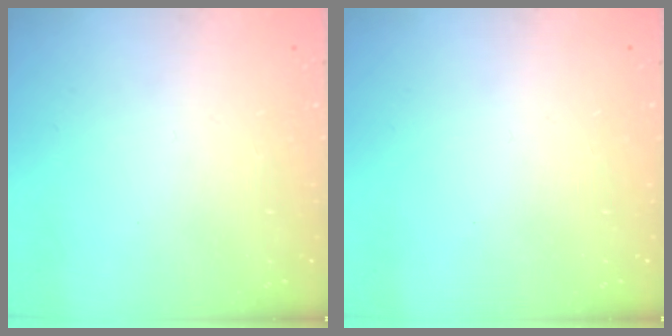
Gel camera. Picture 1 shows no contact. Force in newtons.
{"total": 0.0}